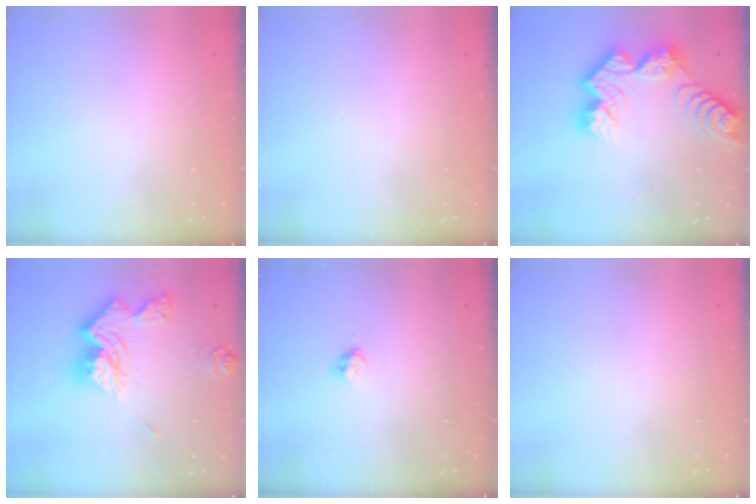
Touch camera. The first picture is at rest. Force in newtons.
{"total": 0.0}
{"total": 14.6, "press": 14.6, "slide": 1.3}
{"total": 15.9, "press": 15.9, "slide": 1.6}
{"total": 3.1, "press": 3.0, "slide": 0.5}
{"total": 0.0}